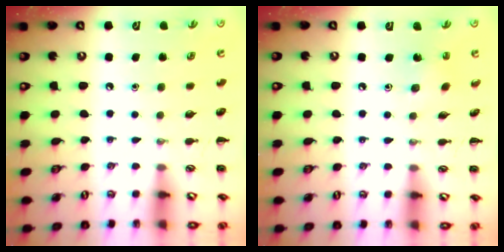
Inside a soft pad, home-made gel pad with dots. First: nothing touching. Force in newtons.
{"total": 1.6, "press": 1.4, "slide": 0.7}